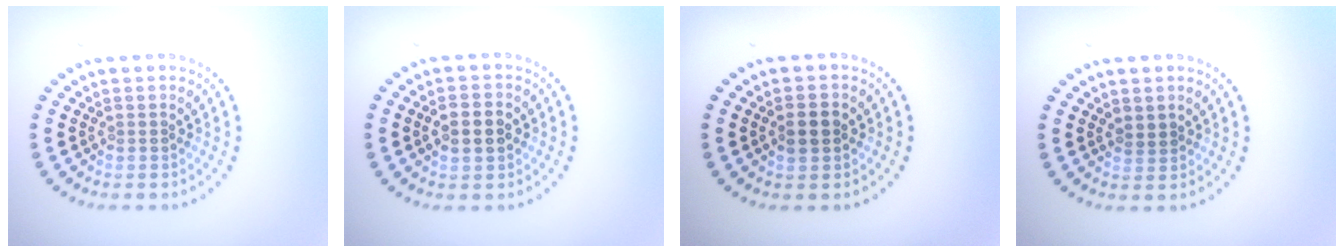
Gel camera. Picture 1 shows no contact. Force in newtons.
{"total": 3.1, "press": 3.1, "slide": 0.1}
{"total": 2.2, "press": 2.2, "slide": 0.1}
{"total": 1.0, "press": 0.9, "slide": 0.3}